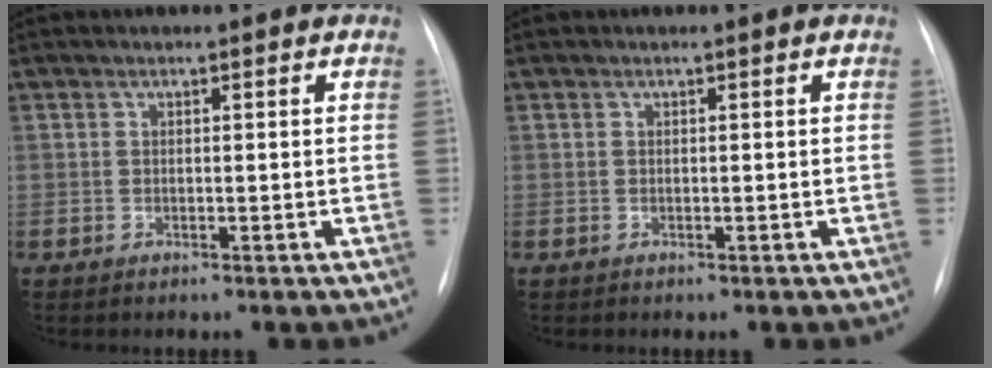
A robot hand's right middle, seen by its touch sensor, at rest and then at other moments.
{"total": 0.0}